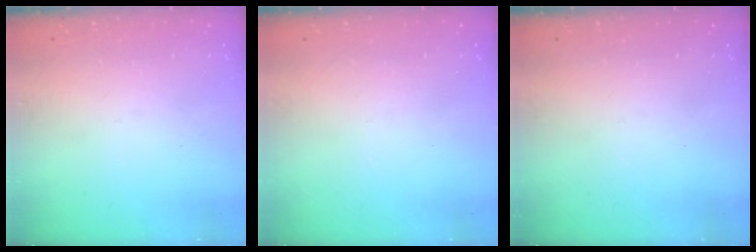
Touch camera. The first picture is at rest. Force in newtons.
{"total": 0.0}
{"total": 0.0}